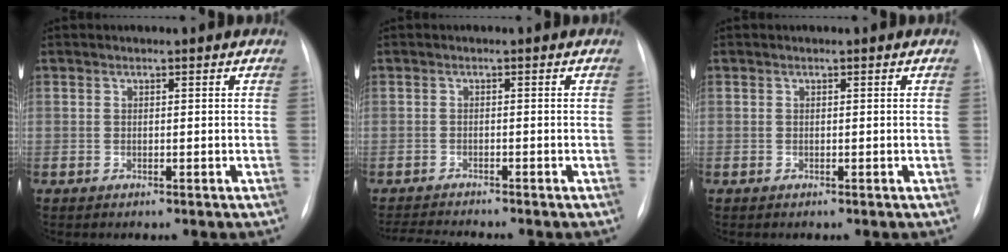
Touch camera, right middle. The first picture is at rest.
{"total": 4.3, "force": [-4.1, -0.8, 1.1], "torque": [-0.020, -0.018, -0.068]}
{"total": 0.0}